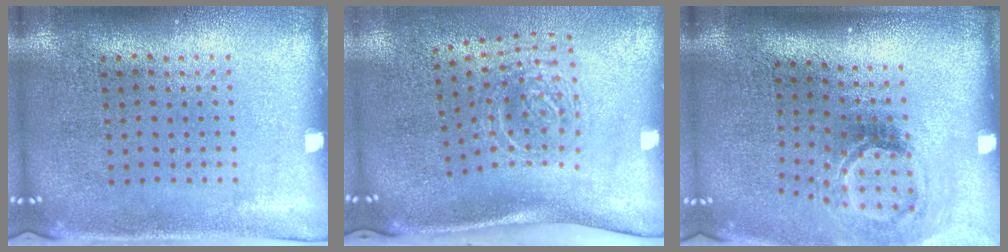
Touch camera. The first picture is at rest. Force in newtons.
{"total": 1.9, "press": 1.4, "slide": 1.4}
{"total": 1.9, "press": 1.2, "slide": 1.4}